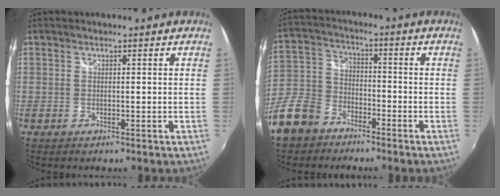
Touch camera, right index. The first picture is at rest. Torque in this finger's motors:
{"motor_torque": [0.03, -0.08, -0.49, -0.21]}